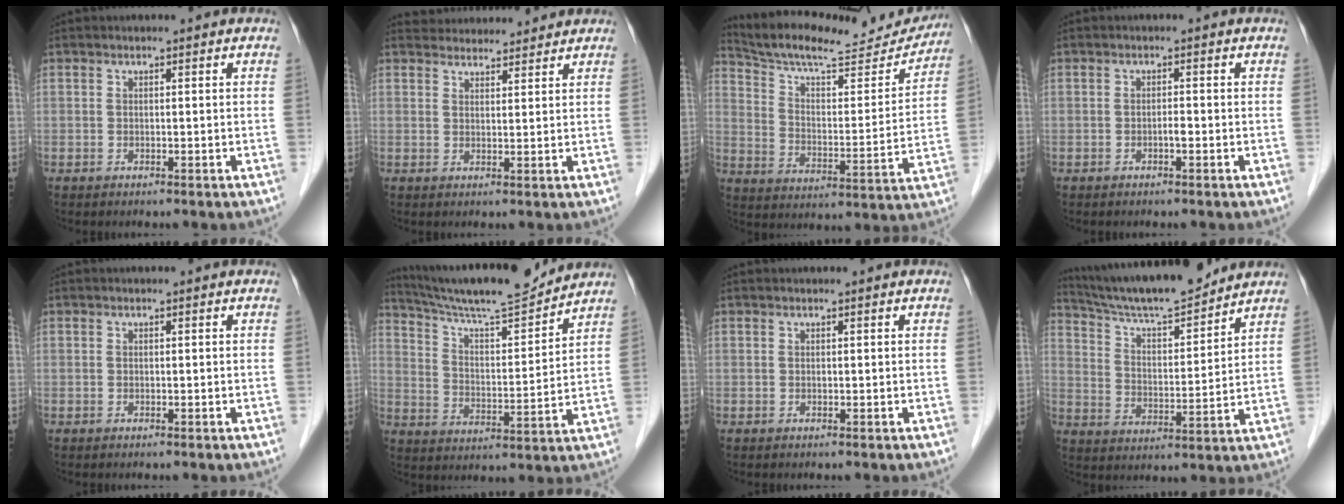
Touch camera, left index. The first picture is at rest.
{"total": 7.3, "force": [7.1, 1.5, 0.9], "torque": [-0.008, 0.023, 0.093]}
{"total": 20.5, "force": [19.2, 3.5, 6.2], "torque": [-0.105, -0.017, 0.276]}
{"total": 0.8, "force": [-0.5, 0.1, 0.7], "torque": [-0.010, 0.000, -0.011]}
{"total": 0.0}
{"total": 15.4, "force": [14.5, 0.3, 5.2], "torque": [-0.098, -0.001, 0.236]}
{"total": 0.0}
{"total": 14.8, "force": [13.7, 1.2, 5.4], "torque": [-0.100, 0.002, 0.230]}